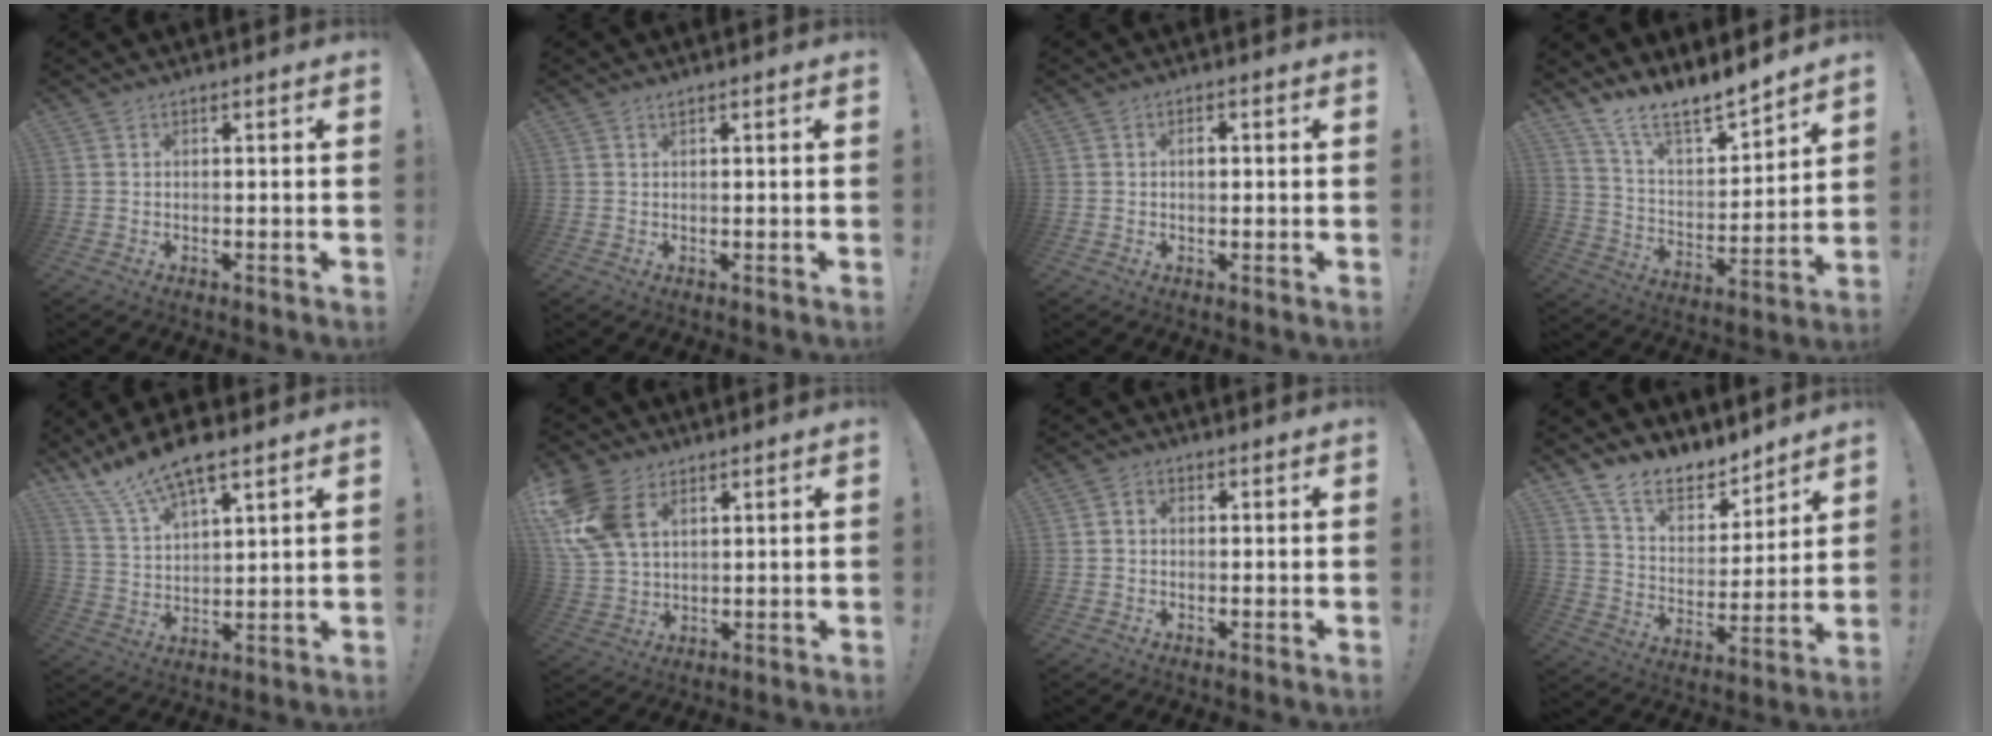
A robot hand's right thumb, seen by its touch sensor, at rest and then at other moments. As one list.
[{"total": 0.9, "force": [0.8, 0.1, 0.3], "torque": [-0.008, 0.000, 0.016]}, {"total": 1.6, "force": [0.3, 1.1, 1.2], "torque": [-0.010, 0.000, 0.000]}, {"total": 12.4, "force": [11.7, 2.1, 3.3], "torque": [-0.071, -0.109, 0.210]}, {"total": 12.8, "force": [10.2, 3.6, 6.8], "torque": [-0.136, -0.060, 0.186]}, {"total": 14.8, "force": [5.9, 9.9, 9.3], "torque": [-0.197, -0.010, 0.118]}, {"total": 1.8, "force": [-0.4, 1.5, 1.1], "torque": [-0.026, 0.009, -0.005]}, {"total": 12.3, "force": [10.4, 5.2, 4.1], "torque": [-0.081, -0.080, 0.196]}]